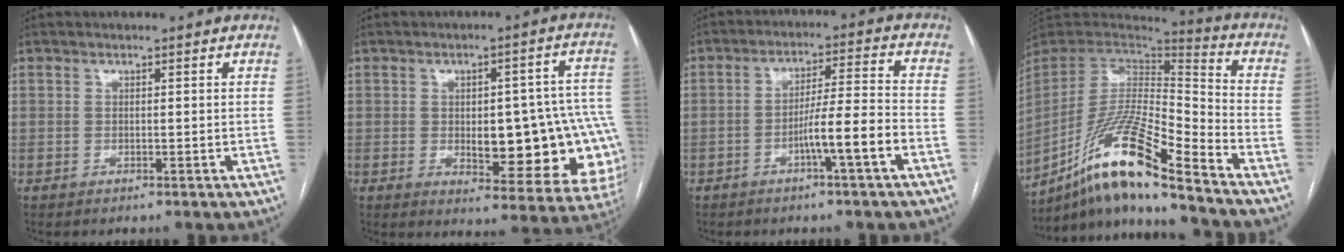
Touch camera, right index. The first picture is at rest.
{"total": 19.0, "force": [-2.9, 7.1, 17.4], "torque": [-0.134, 0.031, -0.010]}
{"total": 7.7, "force": [-3.5, -0.7, 6.8], "torque": [-0.116, 0.013, -0.058]}
{"total": 18.0, "force": [-13.1, 0.5, 12.3], "torque": [-0.255, -0.002, -0.242]}